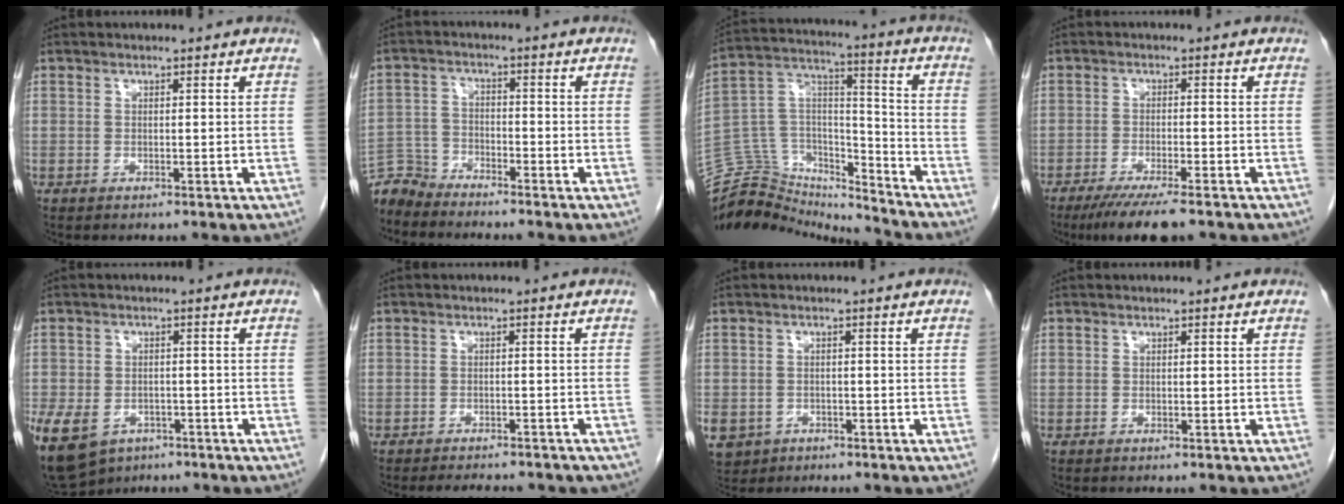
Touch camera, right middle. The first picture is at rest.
{"total": 4.9, "force": [-4.9, 0.4, -0.6], "torque": [0.010, -0.005, -0.095]}
{"total": 19.6, "force": [-19.0, 4.3, 2.7], "torque": [-0.060, 0.067, -0.311]}
{"total": 8.0, "force": [-5.9, 0.7, 5.3], "torque": [-0.080, -0.017, -0.092]}
{"total": 17.0, "force": [-8.5, 12.5, 7.8], "torque": [-0.242, -0.017, -0.121]}
{"total": 9.4, "force": [-8.3, 2.7, 3.6], "torque": [-0.044, 0.000, -0.090]}
{"total": 8.1, "force": [-3.6, 6.8, 2.6], "torque": [-0.076, -0.002, -0.051]}
{"total": 0.0}